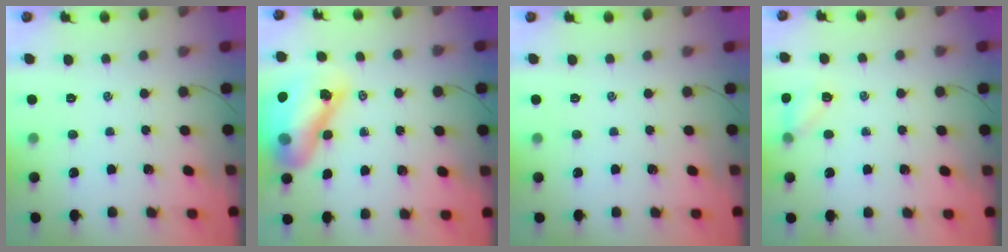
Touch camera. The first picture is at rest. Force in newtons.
{"total": 15.9, "press": 15.3, "slide": 4.4}
{"total": 0.0}
{"total": 6.0, "press": 5.8, "slide": 1.5}